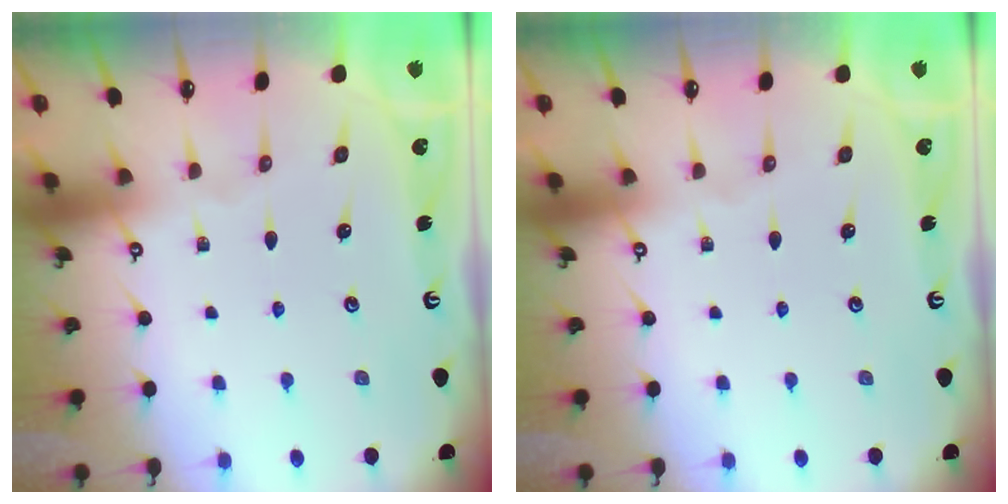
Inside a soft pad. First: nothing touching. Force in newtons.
{"total": 0.0}